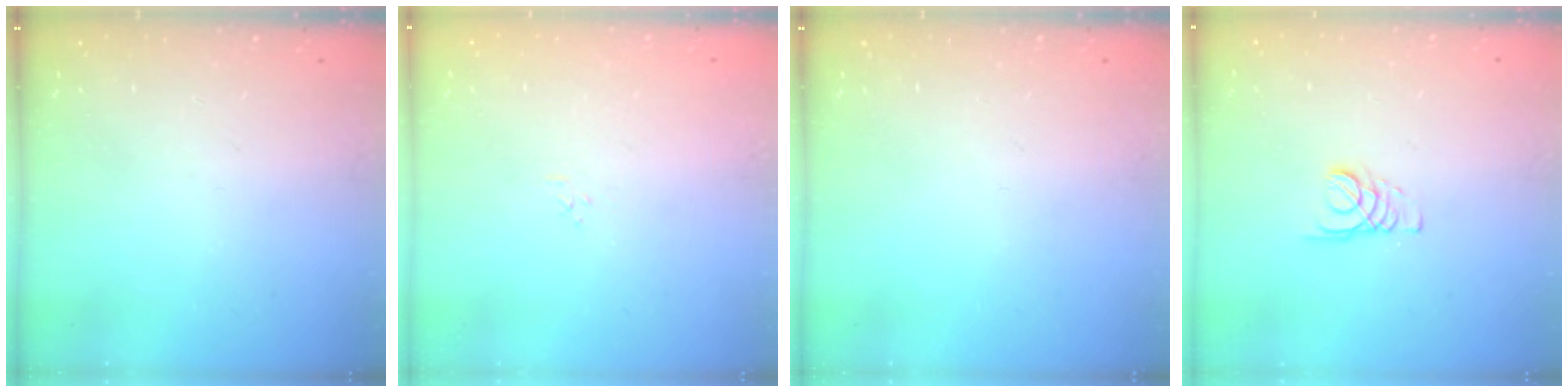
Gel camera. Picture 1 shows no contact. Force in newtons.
{"total": 2.9, "press": 2.9, "slide": 0.3}
{"total": 0.0}
{"total": 1.8, "press": 1.7, "slide": 0.1}